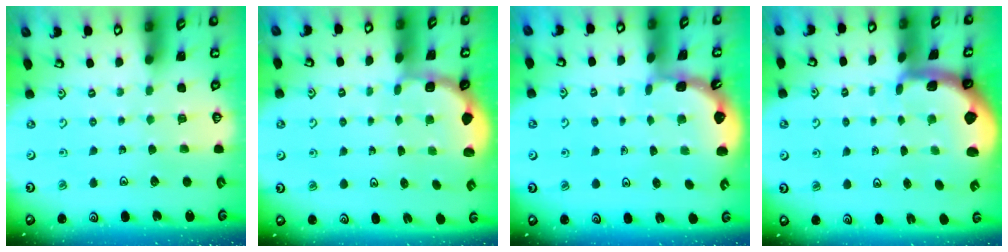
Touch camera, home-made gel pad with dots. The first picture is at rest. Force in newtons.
{"total": 1.8, "press": 1.6, "slide": 0.7}
{"total": 0.9, "press": 0.9, "slide": 0.2}
{"total": 1.9, "press": 1.9, "slide": 0.4}